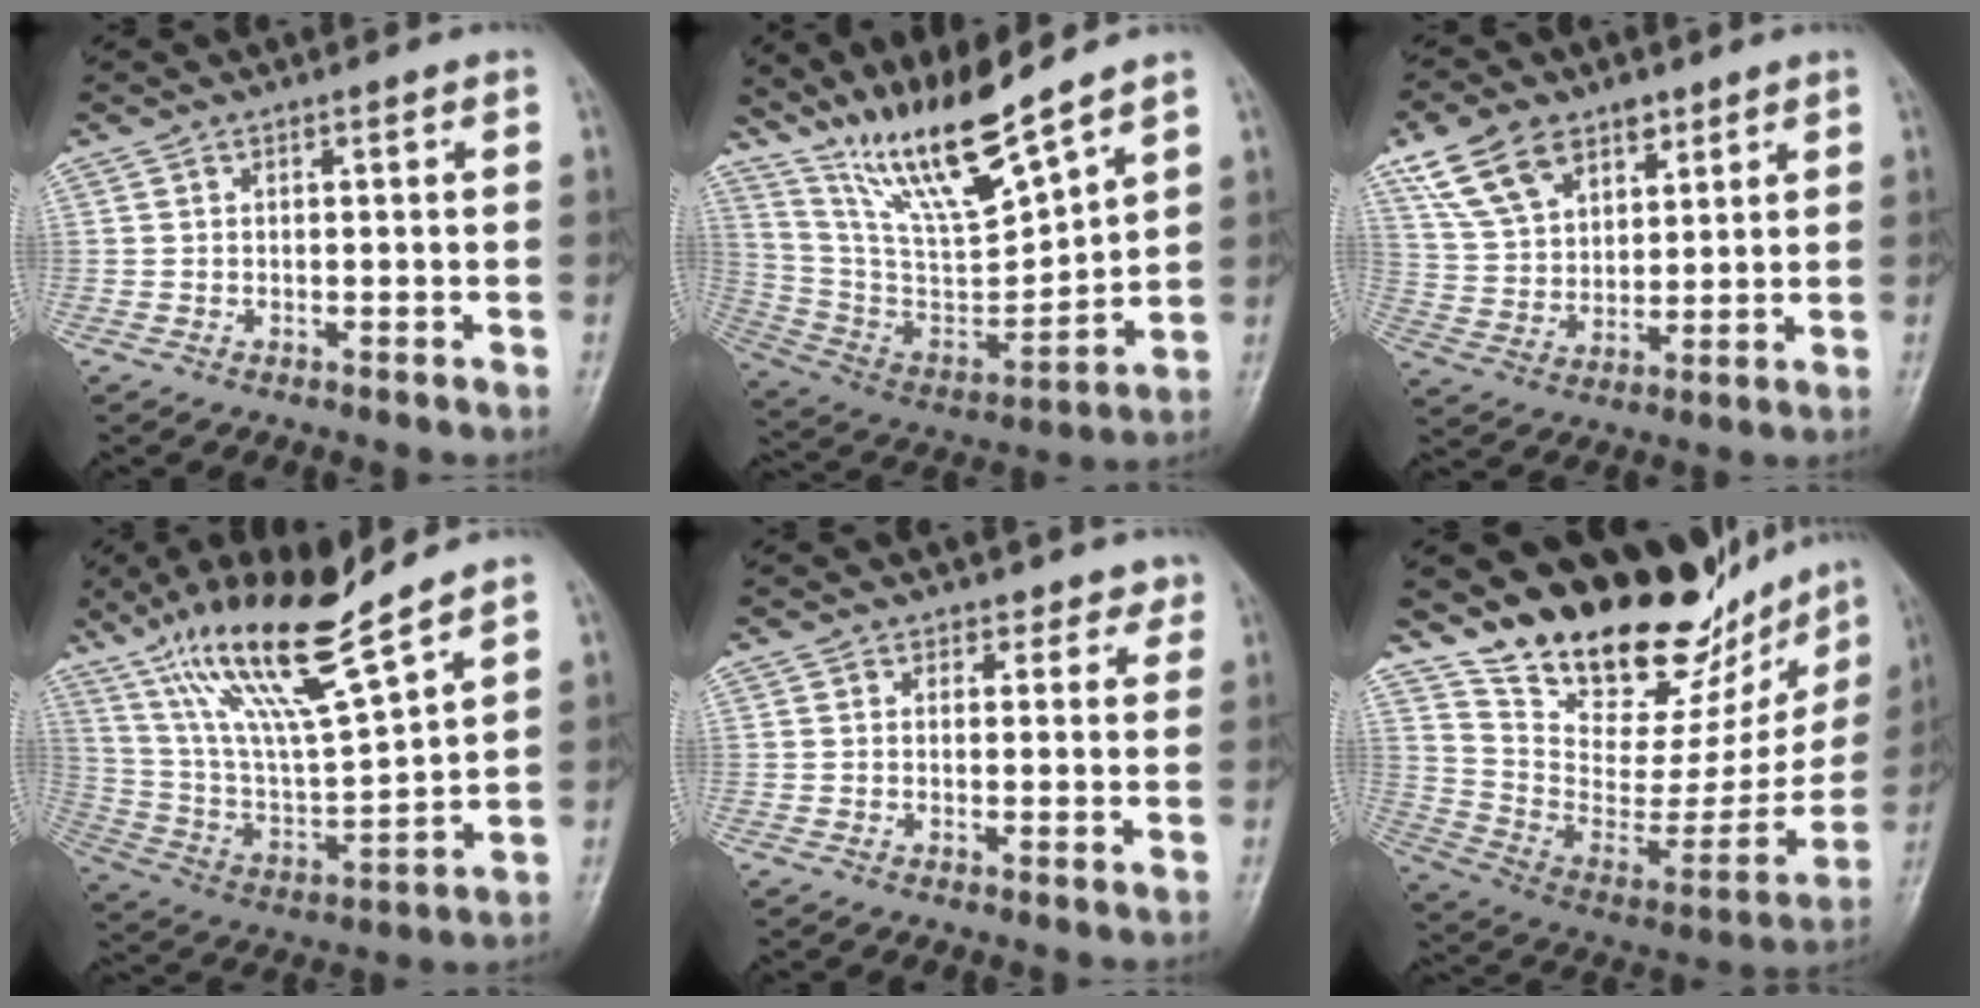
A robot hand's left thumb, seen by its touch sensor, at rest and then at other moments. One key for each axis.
{"total": 16.7, "fx": 13.4, "fy": 2.1, "fz": 9.6, "tx": -0.158, "ty": -0.078, "tz": 0.270}
{"total": 13.0, "fx": 7.5, "fy": 8.0, "fz": 6.9, "tx": -0.103, "ty": -0.022, "tz": 0.148}
{"total": 19.1, "fx": 13.4, "fy": 2.6, "fz": 13.4, "tx": -0.231, "ty": -0.062, "tz": 0.257}
{"total": 2.7, "fx": 2.0, "fy": 1.8, "fz": -0.1, "tx": 0.031, "ty": -0.011, "tz": 0.012}
{"total": 25.2, "fx": 21.0, "fy": 8.8, "fz": 10.8, "tx": -0.121, "ty": -0.137, "tz": 0.329}